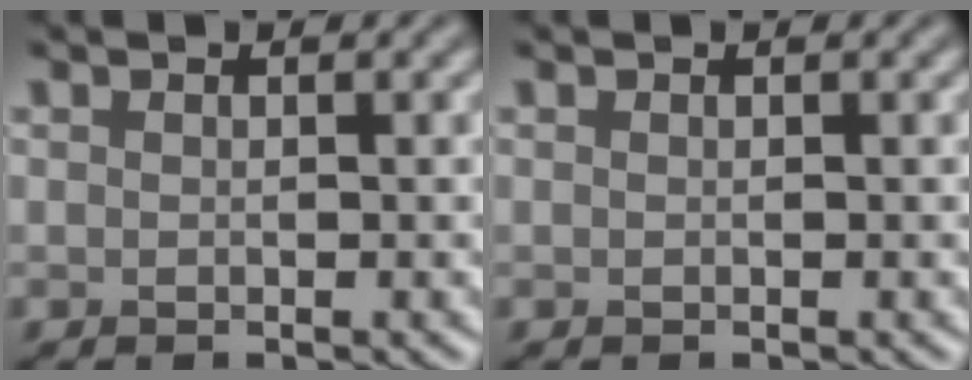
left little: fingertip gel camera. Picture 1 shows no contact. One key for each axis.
{"total": 0.0}